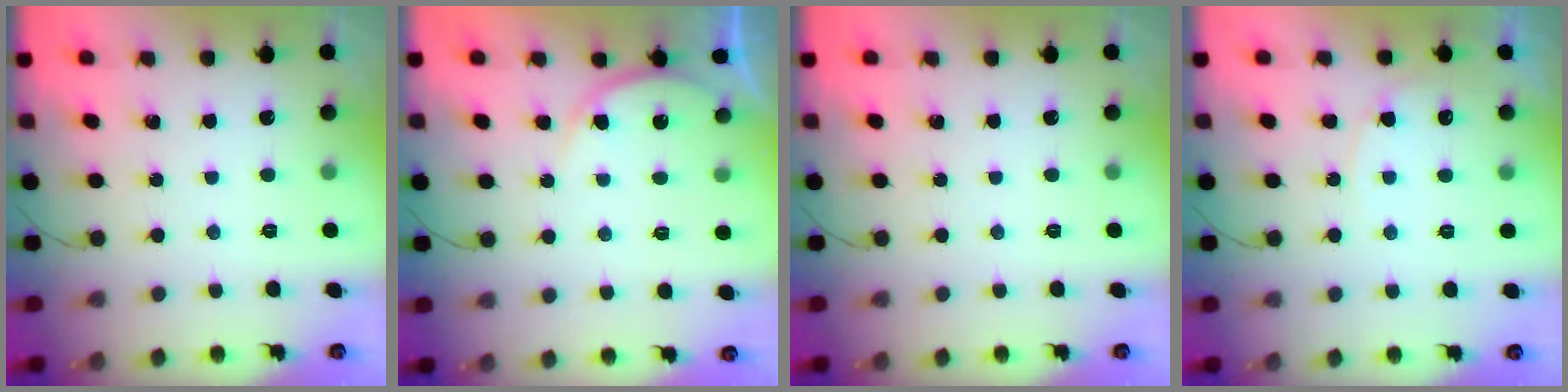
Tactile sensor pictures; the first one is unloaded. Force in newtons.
{"total": 6.3, "press": 6.3, "slide": 0.3}
{"total": 0.0}
{"total": 6.1, "press": 6.0, "slide": 0.7}